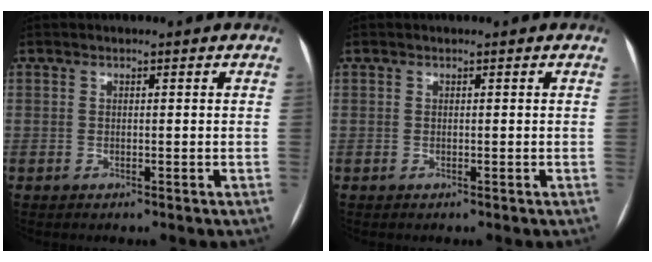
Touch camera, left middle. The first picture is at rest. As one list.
[{"total": 0.0}]